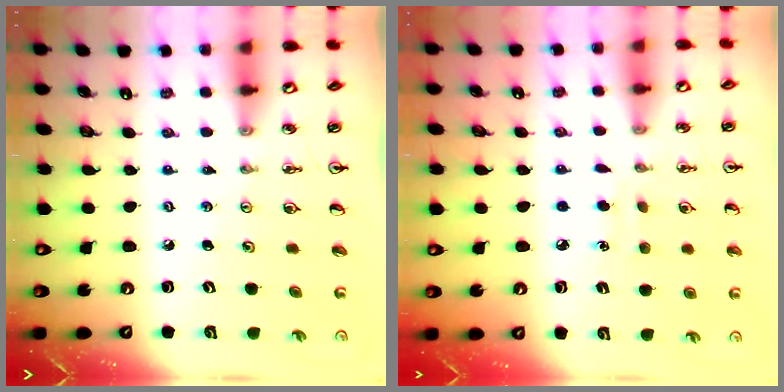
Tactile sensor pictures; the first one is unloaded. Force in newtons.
{"total": 5.0, "press": 4.9, "slide": 0.5}